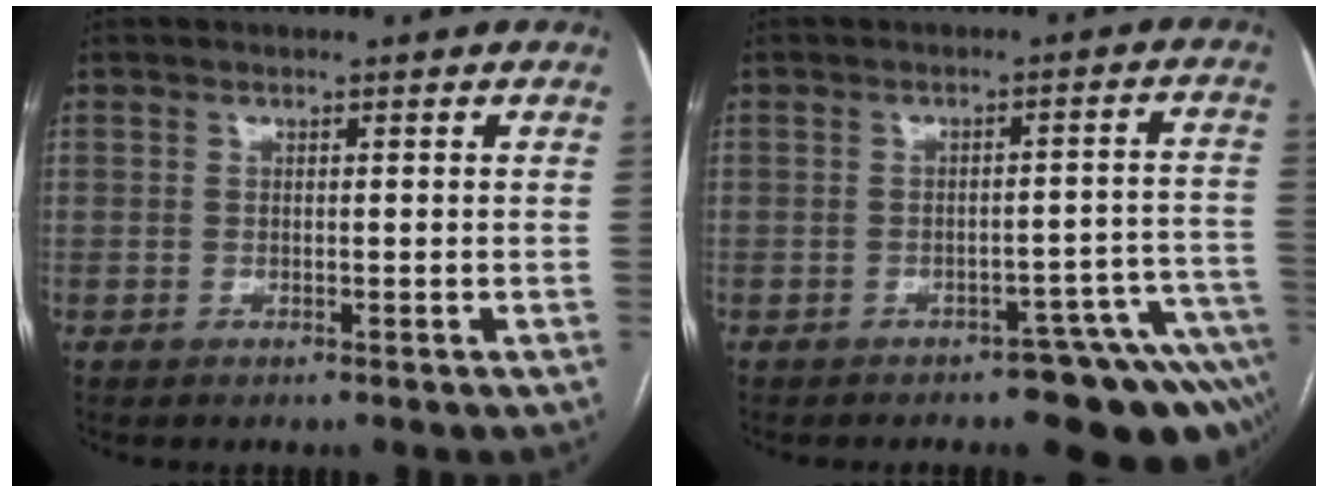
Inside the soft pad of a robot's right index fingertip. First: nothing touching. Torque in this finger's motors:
{"motor_torque": [0.89, -0.87, 0.54, 0.02]}